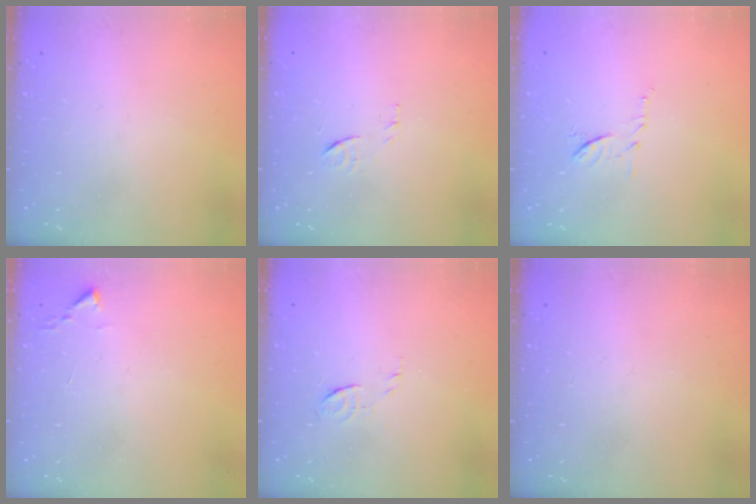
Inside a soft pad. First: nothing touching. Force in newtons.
{"total": 6.9, "press": 6.9, "slide": 0.7}
{"total": 7.8, "press": 7.8, "slide": 0.3}
{"total": 2.4, "press": 2.4, "slide": 0.3}
{"total": 5.0, "press": 4.9, "slide": 1.2}
{"total": 0.0}